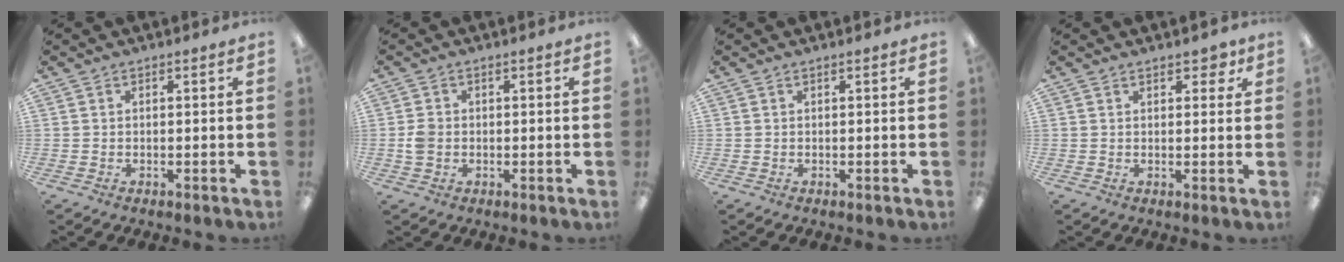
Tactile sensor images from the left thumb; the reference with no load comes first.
{"total": 3.0, "force": [-0.3, 2.4, 1.8], "torque": [-0.024, 0.001, -0.006]}
{"total": 0.0}
{"total": 3.1, "force": [2.0, 1.7, 1.7], "torque": [-0.012, -0.006, 0.031]}